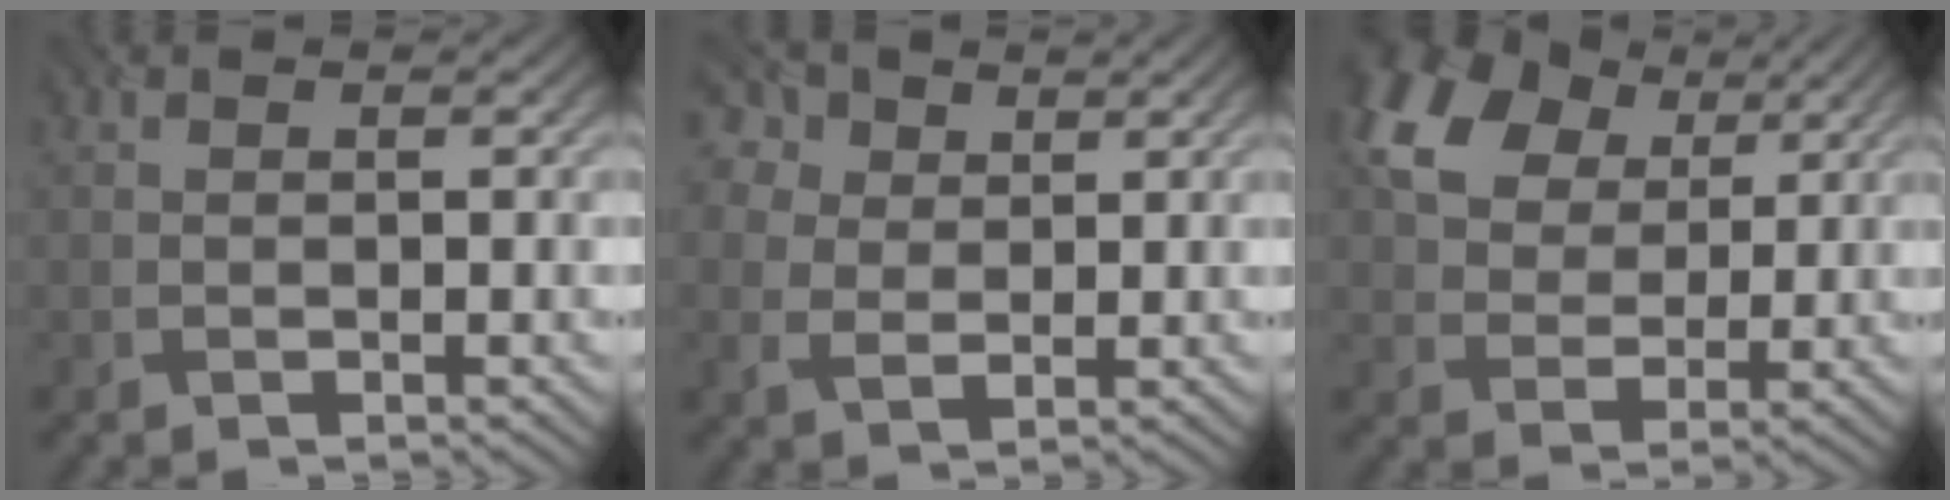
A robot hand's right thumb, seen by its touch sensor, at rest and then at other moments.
{"total": 6.7, "force": [3.3, 4.7, 3.4], "torque": [-0.125, 0.023, 0.057]}
{"total": 12.9, "force": [6.0, 8.5, 7.6], "torque": [-0.172, 0.021, 0.106]}